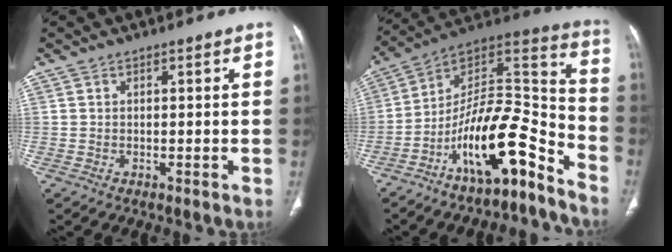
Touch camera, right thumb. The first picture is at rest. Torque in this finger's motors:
{"motor_torque": [0.23, 0.41, 1.22, -1.55, 0.16]}